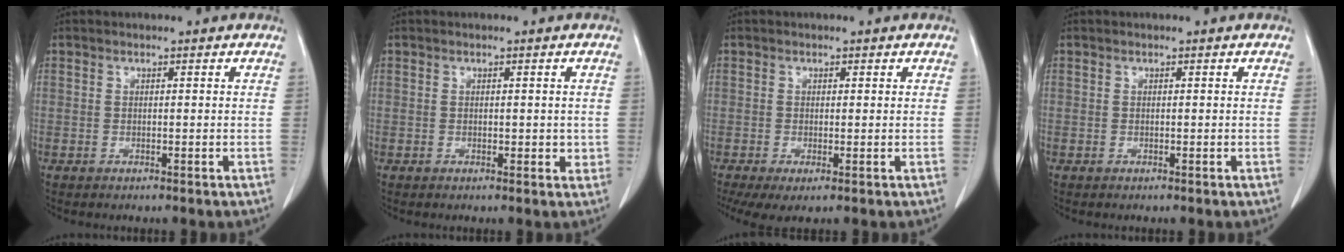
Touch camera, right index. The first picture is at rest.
{"total": 2.0, "force": [0.1, 1.3, 1.5], "torque": [-0.013, 0.000, 0.002]}
{"total": 4.1, "force": [-1.2, 1.8, 3.5], "torque": [-0.066, -0.005, -0.016]}
{"total": 0.0}